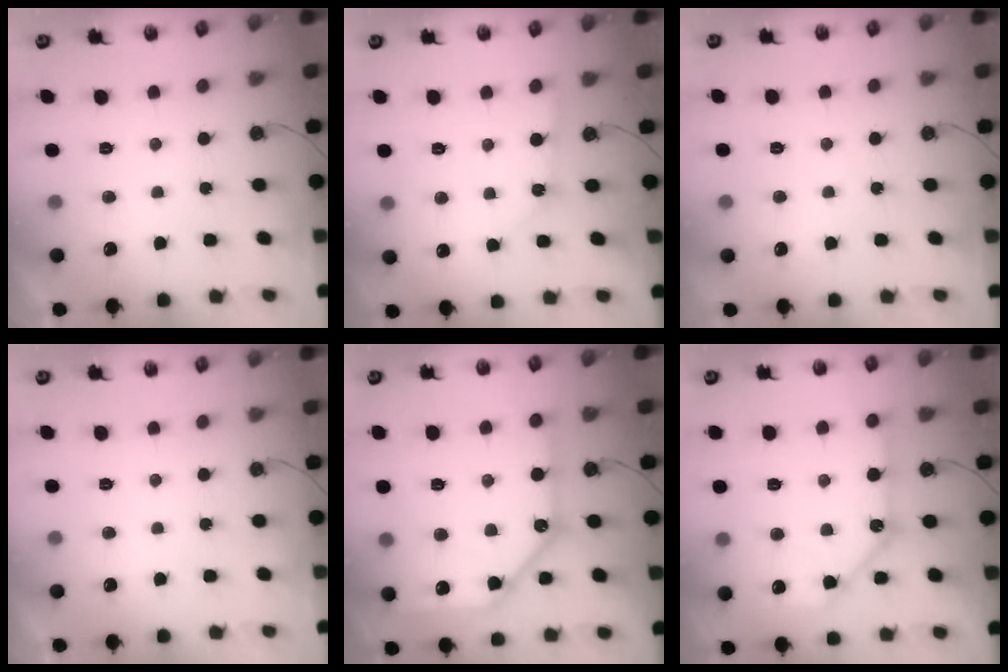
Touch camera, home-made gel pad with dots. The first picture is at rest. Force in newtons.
{"total": 2.3, "press": 2.3, "slide": 0.2}
{"total": 2.9, "press": 2.9, "slide": 0.3}
{"total": 0.0}
{"total": 17.3, "press": 17.1, "slide": 2.1}
{"total": 11.1, "press": 11.1, "slide": 1.3}